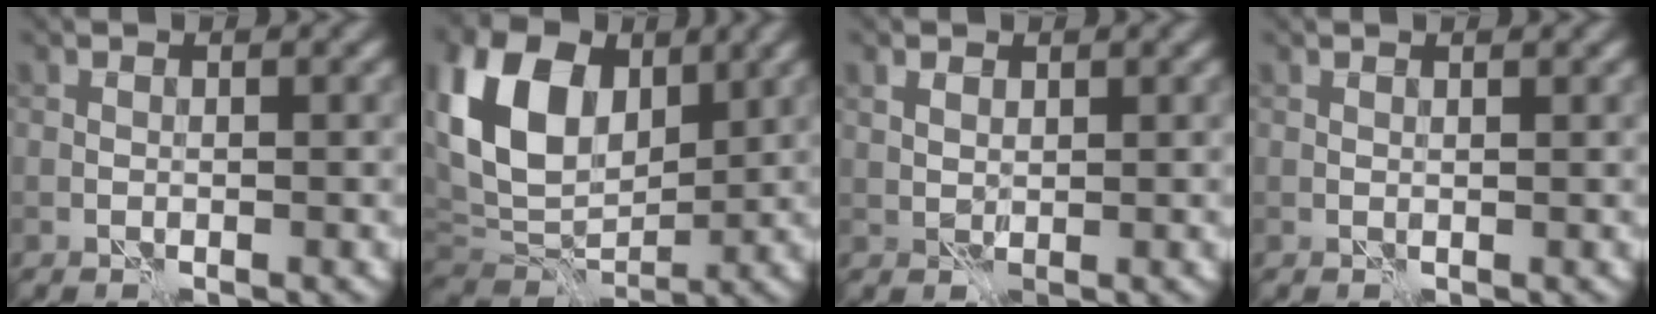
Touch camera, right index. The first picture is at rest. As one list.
[{"total": 10.0, "force": [2.7, 6.9, 6.7], "torque": [-0.141, 0.004, 0.048]}, {"total": 1.2, "force": [0.5, 0.9, 0.7], "torque": [-0.013, -0.001, 0.010]}, {"total": 0.6, "force": [0.5, 0.0, 0.3], "torque": [-0.009, 0.001, 0.006]}]